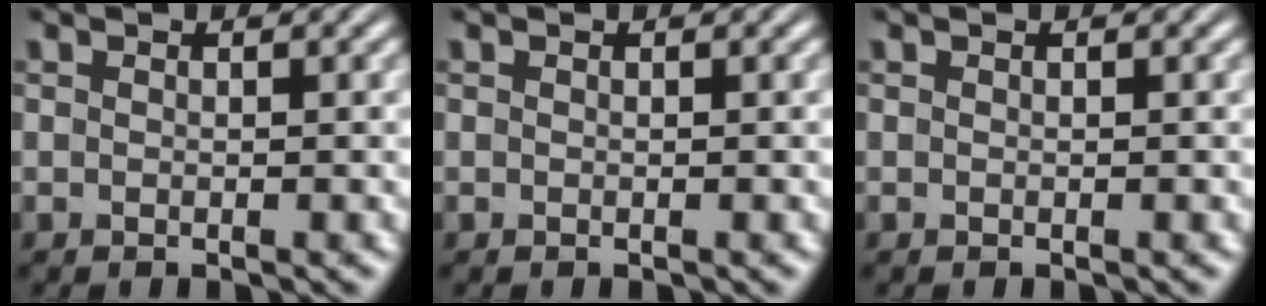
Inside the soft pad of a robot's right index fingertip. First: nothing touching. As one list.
[{"total": 0.0}, {"total": 0.0}]